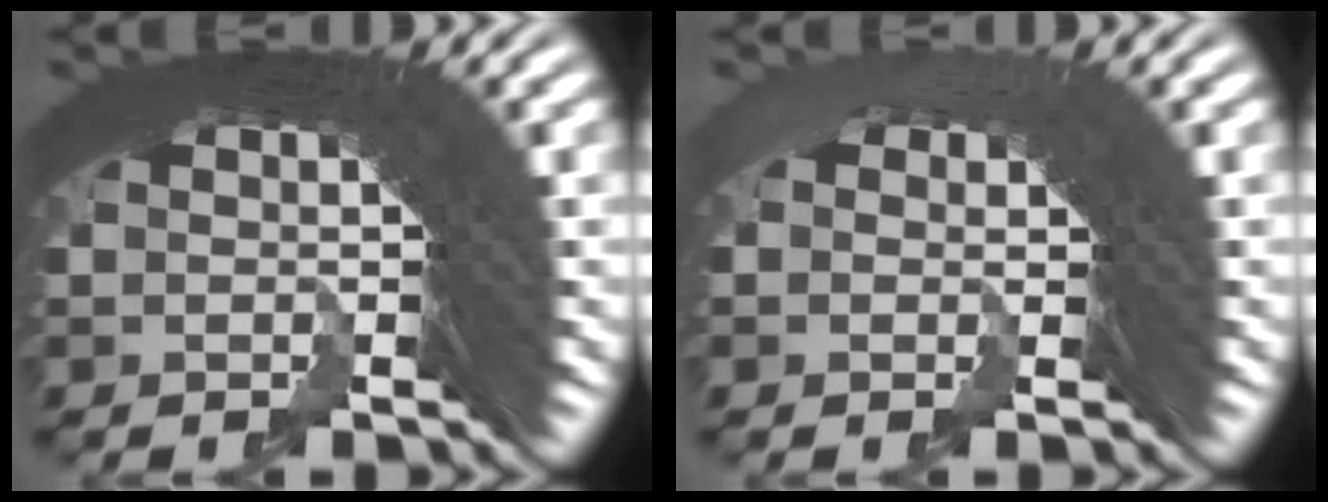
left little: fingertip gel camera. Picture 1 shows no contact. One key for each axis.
{"total": 2.7, "fx": -1.4, "fy": -0.4, "fz": -2.2, "tx": 0.032, "ty": -0.011, "tz": -0.022}